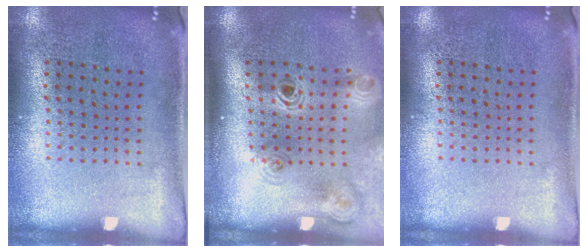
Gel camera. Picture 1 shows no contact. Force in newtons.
{"total": 1.3, "press": 1.2, "slide": 0.5}
{"total": 0.0}